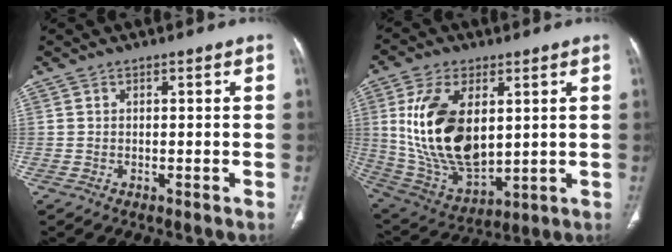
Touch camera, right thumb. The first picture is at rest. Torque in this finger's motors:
{"motor_torque": [-1.27, 2.36, 2.09, 0.37, 0.68]}